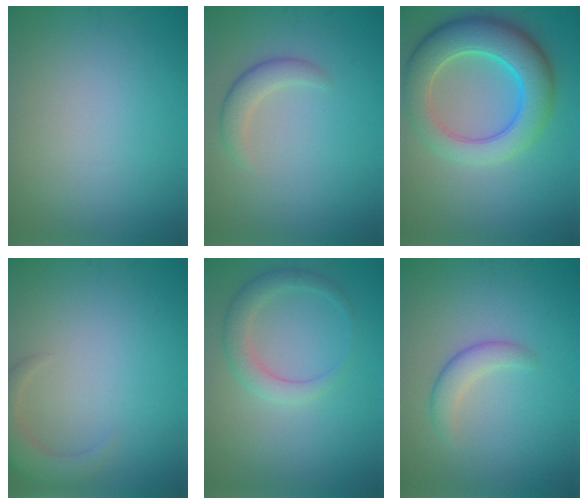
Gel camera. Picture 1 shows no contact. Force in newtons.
{"total": 2.3, "press": 2.3, "slide": 0.2}
{"total": 8.3, "press": 8.3, "slide": 0.4}
{"total": 3.2, "press": 3.1, "slide": 0.5}
{"total": 2.8, "press": 2.8, "slide": 0.3}
{"total": 2.3, "press": 2.3, "slide": 0.1}